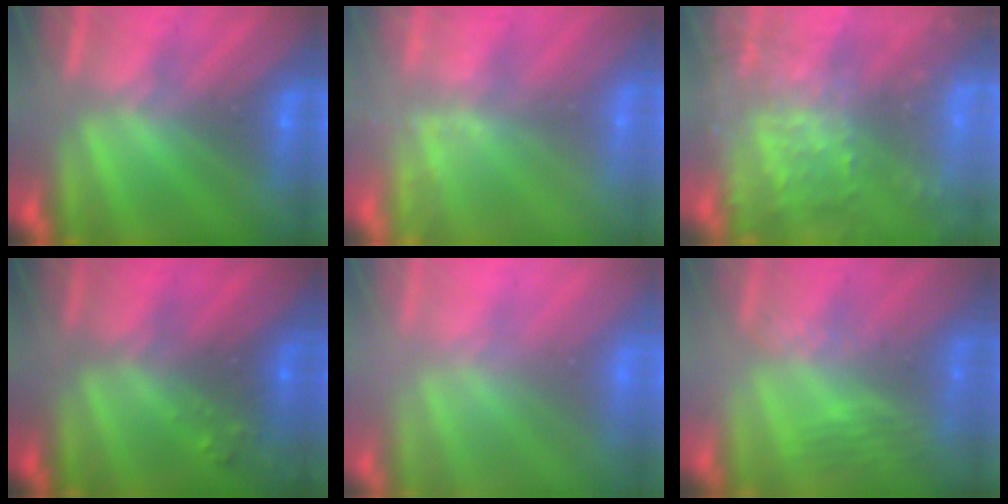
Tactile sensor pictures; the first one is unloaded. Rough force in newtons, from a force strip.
{"total": 2.4}
{"total": 6.0}
{"total": 7.7}
{"total": 8.6}
{"total": 2.7}